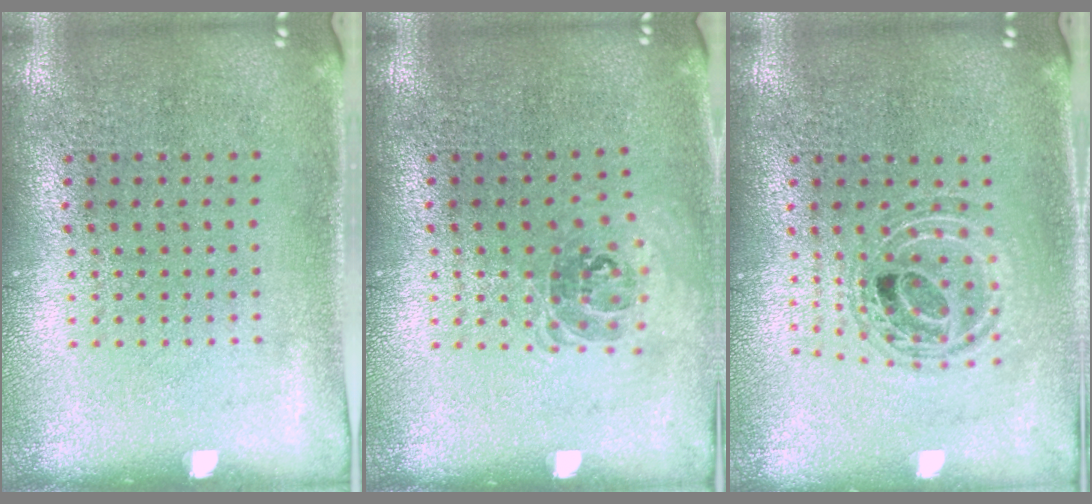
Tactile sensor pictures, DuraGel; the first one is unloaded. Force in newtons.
{"total": 1.0, "press": 0.8, "slide": 0.5}
{"total": 0.9, "press": 0.9, "slide": 0.1}